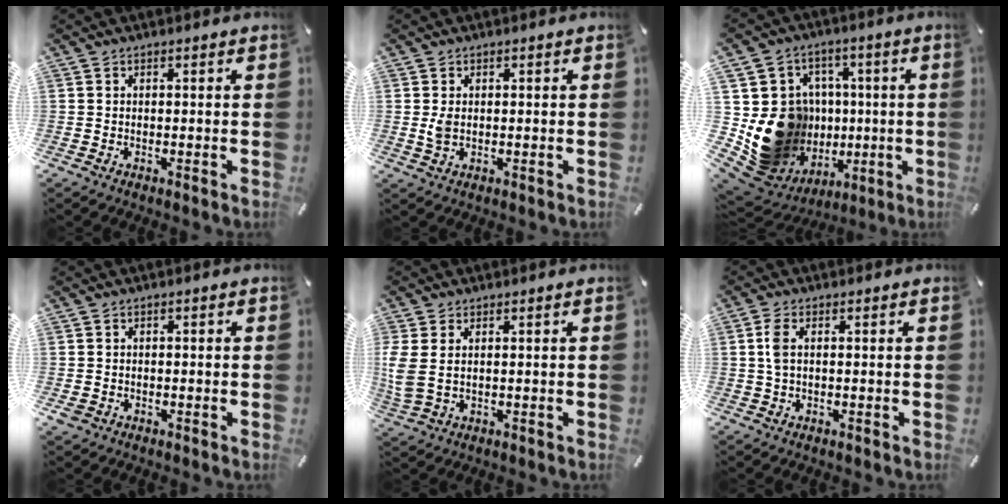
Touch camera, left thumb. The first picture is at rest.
{"total": 2.5, "force": [0.1, 1.7, 1.8], "torque": [-0.029, -0.001, 0.001]}
{"total": 19.1, "force": [-1.1, 17.6, 7.4], "torque": [-0.126, -0.015, 0.038]}
{"total": 1.6, "force": [-0.6, 1.4, 0.4], "torque": [-0.007, 0.005, -0.013]}
{"total": 4.8, "force": [0.9, 2.9, 3.7], "torque": [-0.091, -0.003, 0.016]}
{"total": 3.4, "force": [0.5, 1.5, 3.0], "torque": [-0.077, 0.000, 0.003]}